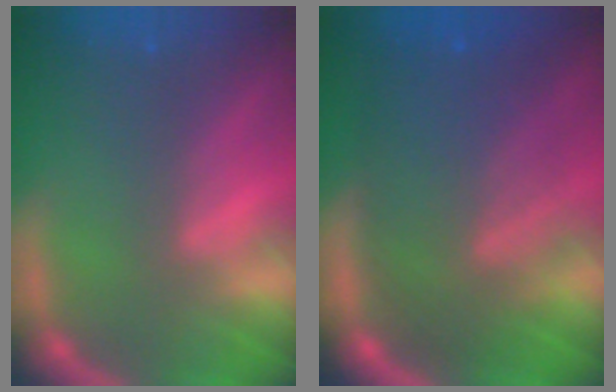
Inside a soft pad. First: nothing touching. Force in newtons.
{"total": 10.1}